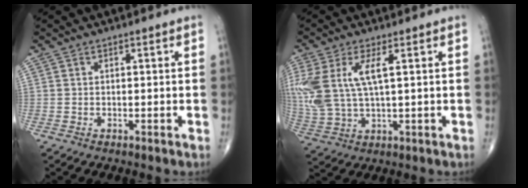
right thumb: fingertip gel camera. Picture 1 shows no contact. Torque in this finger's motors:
{"motor_torque": [0.28, 0.41, 1.27, 0.47, 0.16]}